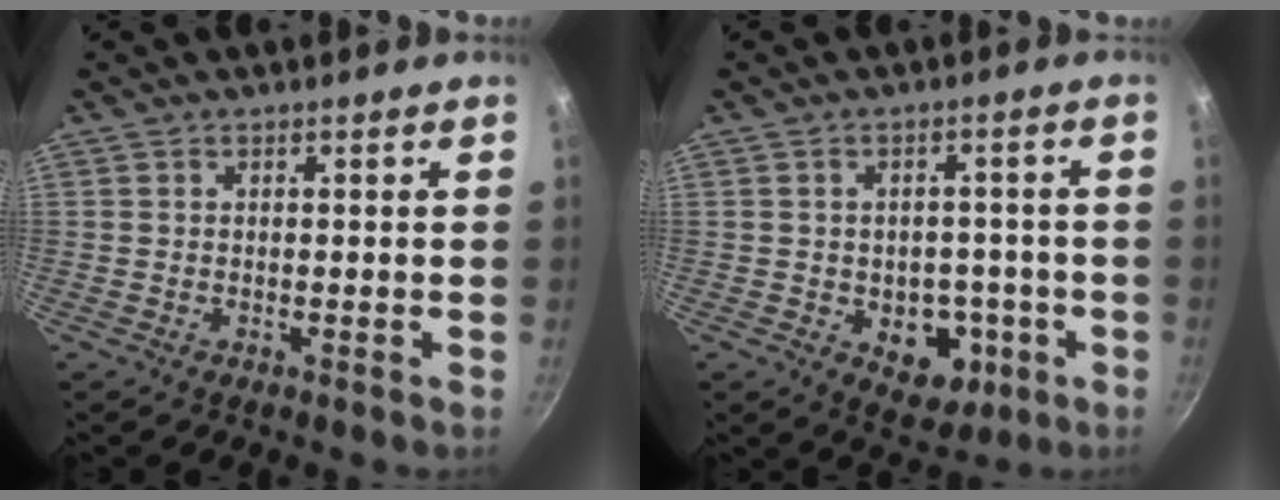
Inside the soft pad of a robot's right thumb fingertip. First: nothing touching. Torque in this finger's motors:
{"motor_torque": [-0.40, 0.25, 0.09, -0.12, 0.04]}